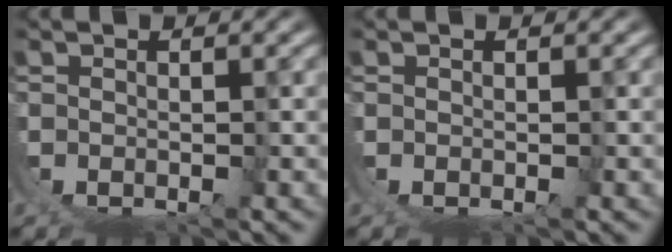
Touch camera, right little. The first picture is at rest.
{"total": 0.0}